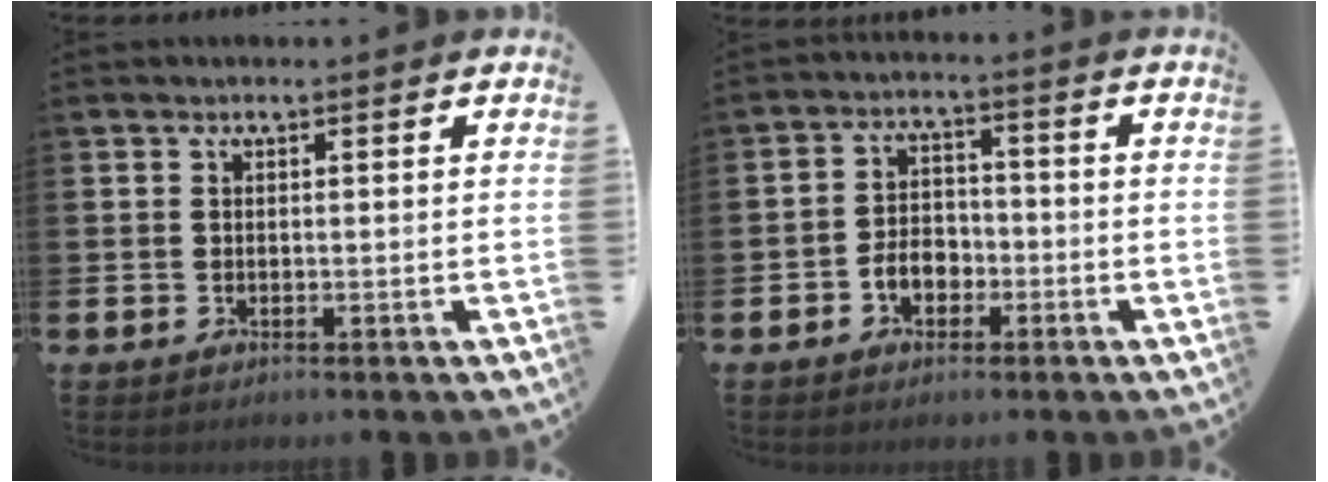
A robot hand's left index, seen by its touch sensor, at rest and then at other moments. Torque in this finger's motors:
{"motor_torque": [0.16, 0.14, 0.11, 0.01]}